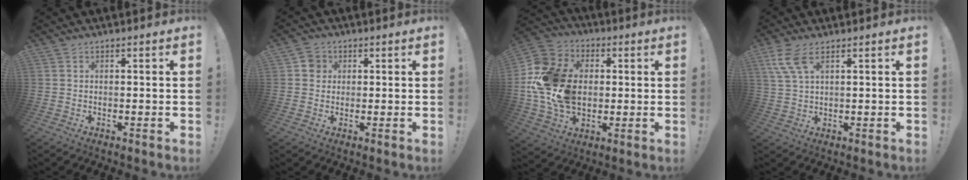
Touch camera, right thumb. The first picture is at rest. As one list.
[{"total": 4.2, "force": [0.9, 3.8, 1.3], "torque": [-0.011, 0.006, 0.016]}, {"total": 20.5, "force": [1.3, 15.7, 13.2], "torque": [-0.241, 0.014, 0.034]}, {"total": 7.2, "force": [4.1, 2.5, 5.4], "torque": [-0.111, -0.005, 0.080]}]